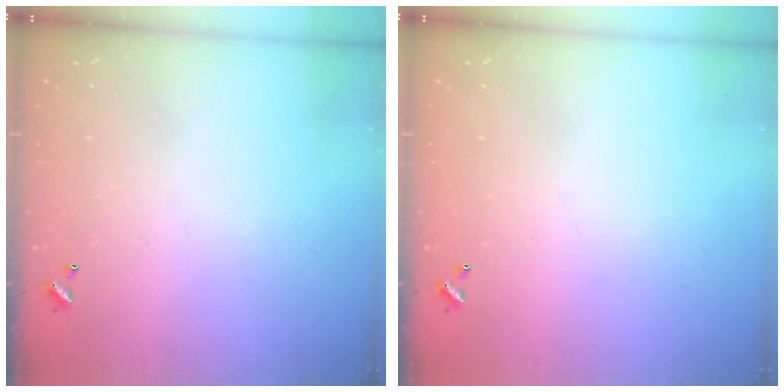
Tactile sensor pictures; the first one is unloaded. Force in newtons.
{"total": 0.0}